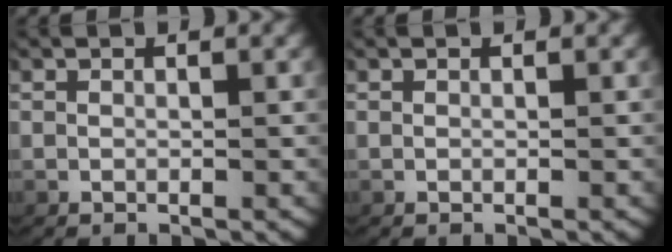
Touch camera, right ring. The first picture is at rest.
{"total": 0.0}